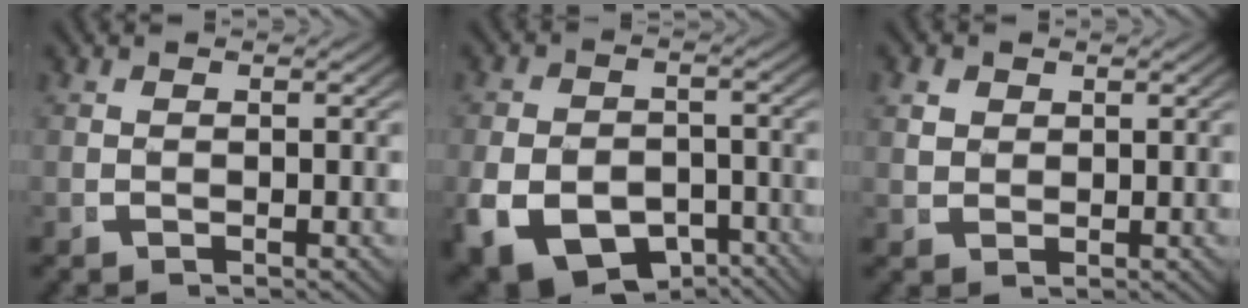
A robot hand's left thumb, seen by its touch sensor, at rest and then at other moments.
{"total": 10.7, "force": [-5.1, 7.5, 5.6], "torque": [-0.113, -0.052, -0.063]}
{"total": 2.0, "force": [1.1, 1.5, 0.8], "torque": [-0.017, -0.002, 0.029]}